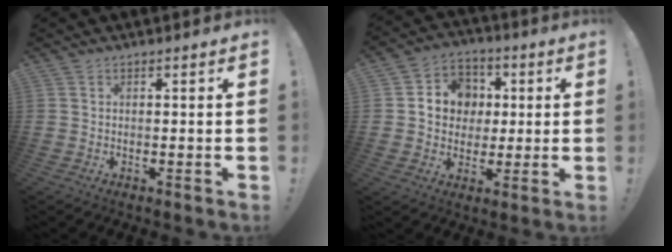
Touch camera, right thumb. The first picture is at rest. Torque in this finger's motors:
{"motor_torque": [0.72, 1.62, 0.69, -0.59, 0.31]}